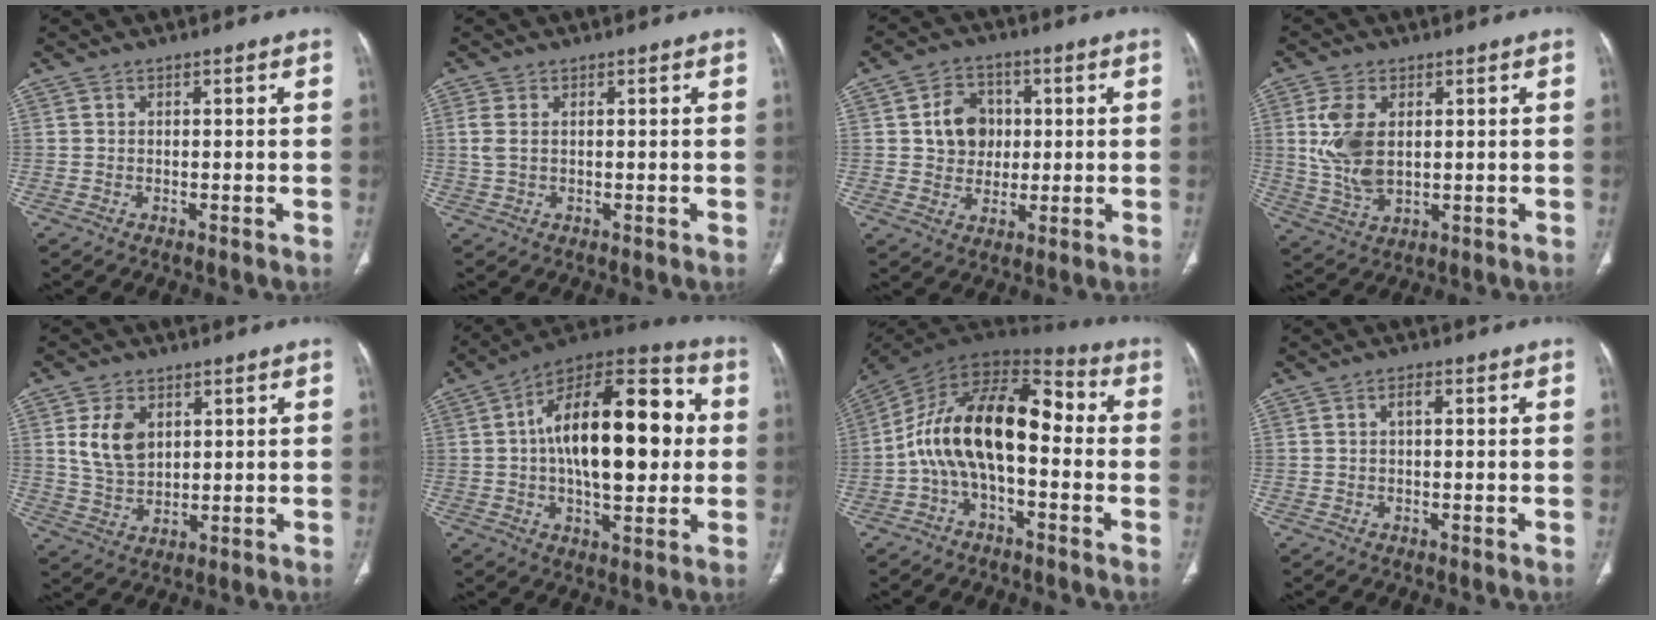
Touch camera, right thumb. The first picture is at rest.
{"total": 2.5, "force": [0.5, 1.3, 2.1], "torque": [-0.063, 0.008, 0.015]}
{"total": 8.7, "force": [1.3, 7.4, 4.5], "torque": [-0.037, 0.001, 0.021]}
{"total": 9.7, "force": [1.7, 5.7, 7.7], "torque": [-0.163, -0.007, 0.045]}
{"total": 8.1, "force": [2.6, 5.4, 5.4], "torque": [-0.082, -0.013, 0.058]}
{"total": 24.4, "force": [2.1, 11.4, 21.4], "torque": [-0.312, 0.031, 0.023]}
{"total": 18.2, "force": [-1.6, 9.4, 15.5], "torque": [-0.254, 0.062, -0.039]}
{"total": 1.4, "force": [0.3, 0.6, 1.3], "torque": [-0.025, 0.006, 0.005]}